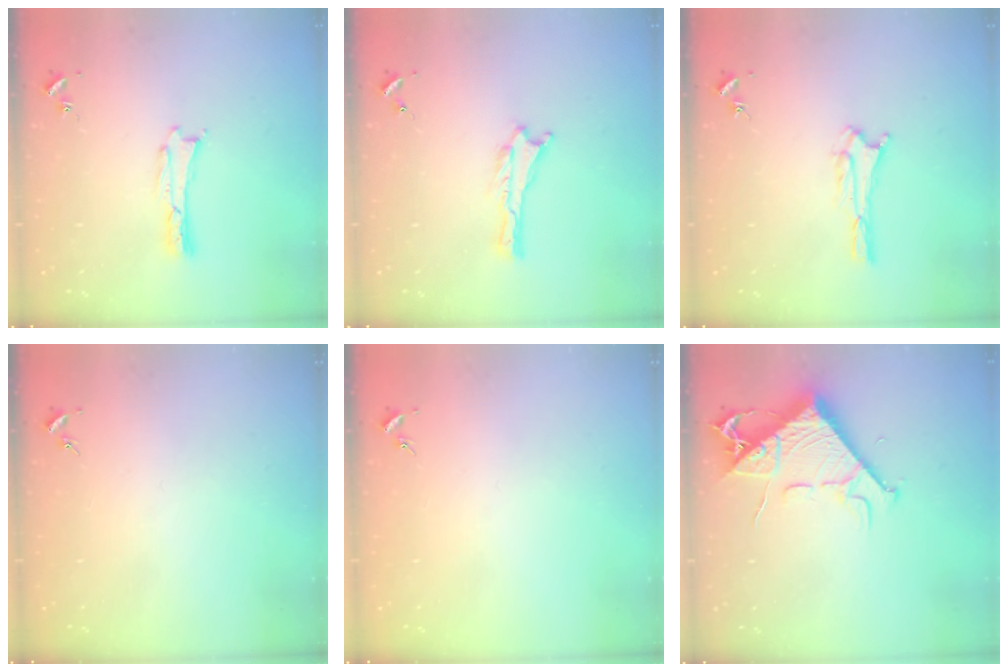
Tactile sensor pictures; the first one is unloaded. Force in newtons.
{"total": 0.0}
{"total": 3.3, "press": 3.3, "slide": 0.4}
{"total": 0.0}
{"total": 0.0}
{"total": 9.0, "press": 8.9, "slide": 1.1}